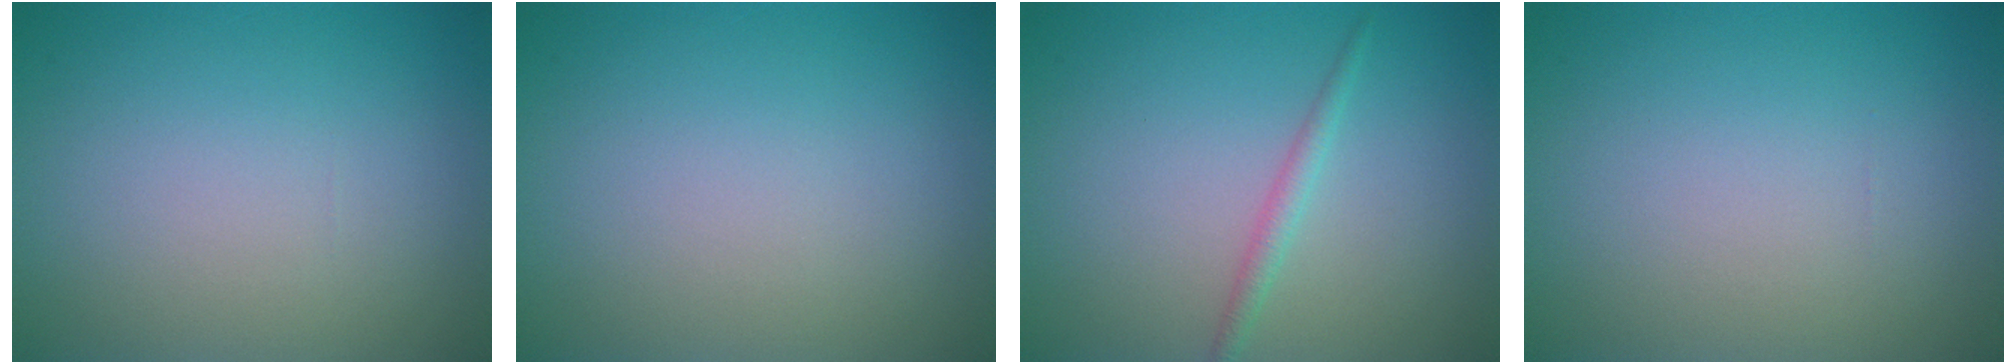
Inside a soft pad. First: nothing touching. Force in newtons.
{"total": 0.0}
{"total": 1.3, "press": 1.3, "slide": 0.0}
{"total": 0.0}